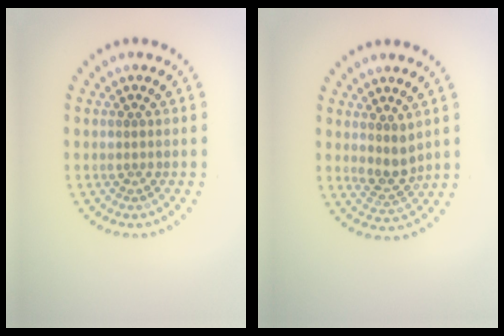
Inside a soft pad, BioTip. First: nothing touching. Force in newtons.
{"total": 2.4, "press": 2.0, "slide": 1.3}